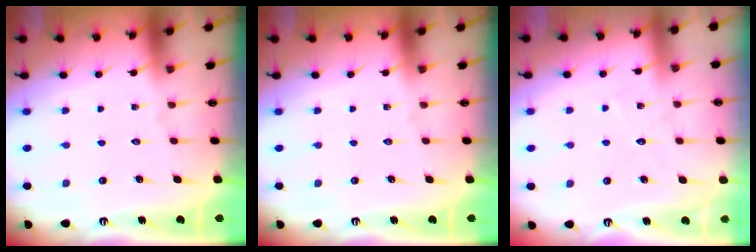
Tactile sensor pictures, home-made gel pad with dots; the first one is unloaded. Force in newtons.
{"total": 0.0}
{"total": 4.7, "press": 4.7, "slide": 0.3}